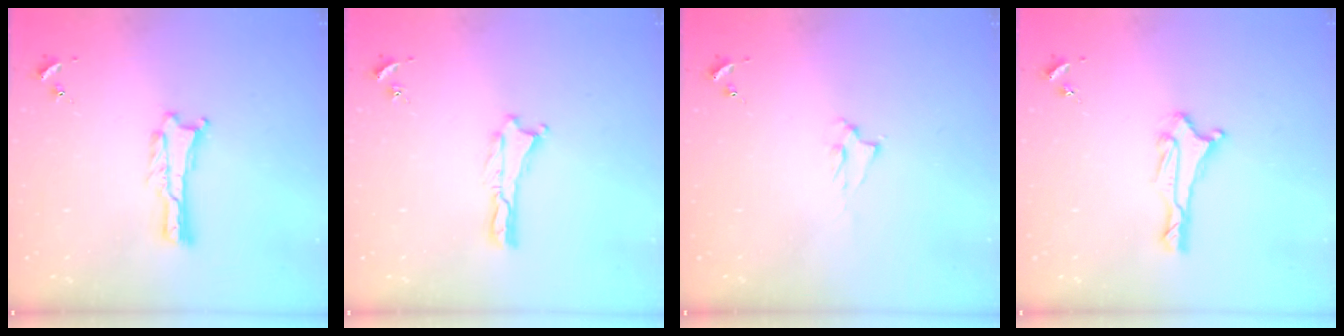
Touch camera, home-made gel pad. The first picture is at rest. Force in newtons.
{"total": 0.0}
{"total": 1.4, "press": 1.3, "slide": 0.3}
{"total": 2.0, "press": 1.8, "slide": 0.8}